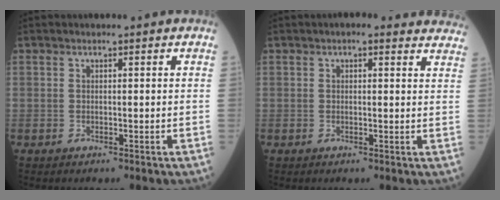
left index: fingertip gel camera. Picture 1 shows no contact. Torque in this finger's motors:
{"motor_torque": [0.13, -0.14, 0.07, 0.00]}